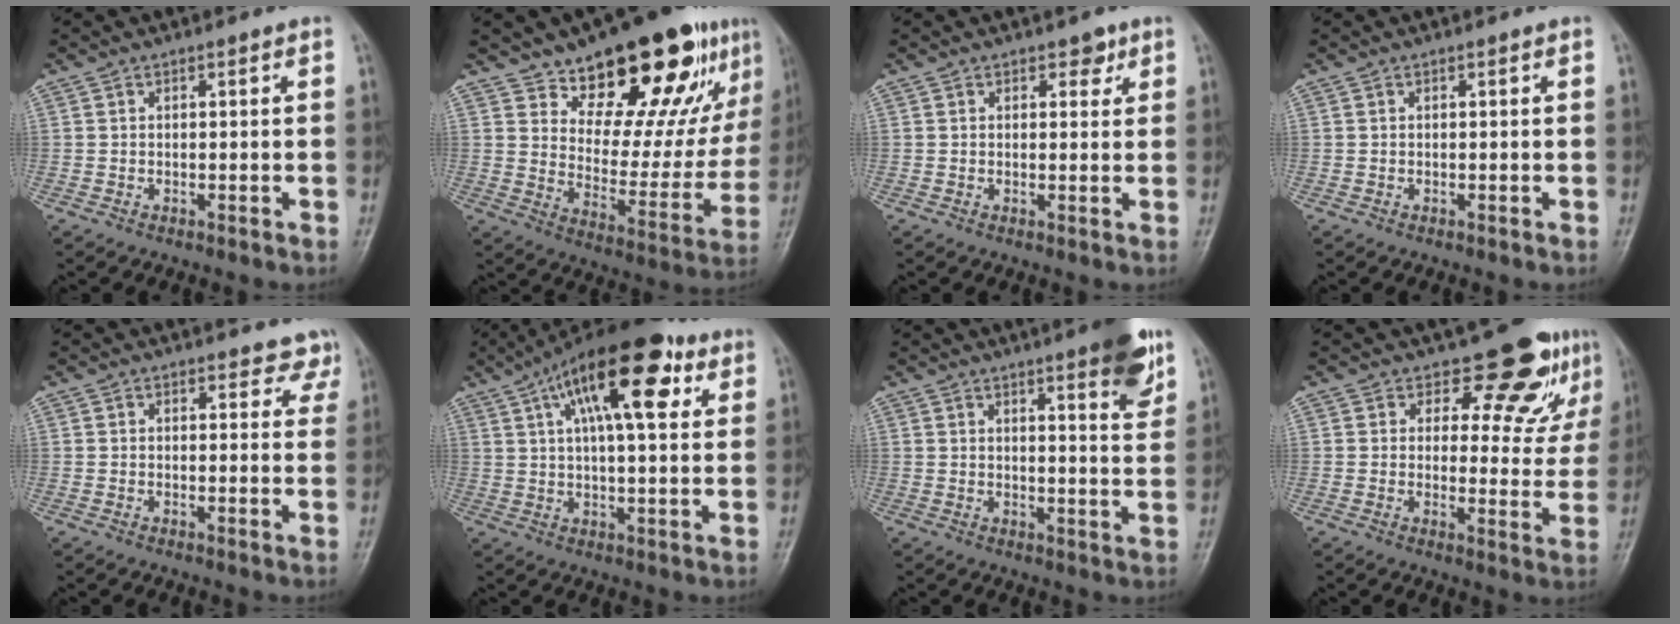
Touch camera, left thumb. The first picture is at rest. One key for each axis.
{"total": 23.9, "fx": 15.1, "fy": 10.1, "fz": 15.5, "tx": -0.163, "ty": -0.076, "tz": 0.231}
{"total": 2.4, "fx": 1.4, "fy": 1.5, "fz": 1.1, "tx": 0.003, "ty": -0.006, "tz": 0.017}
{"total": 0.0}
{"total": 4.2, "fx": 3.7, "fy": 2.1, "fz": 0.3, "tx": 0.033, "ty": -0.019, "tz": 0.020}
{"total": 19.2, "fx": 8.2, "fy": 7.3, "fz": 15.7, "tx": -0.233, "ty": 0.005, "tz": 0.125}
{"total": 8.7, "fx": 5.4, "fy": 1.7, "fz": 6.7, "tx": -0.071, "ty": -0.029, "tz": 0.066}
{"total": 10.7, "fx": 7.9, "fy": 5.3, "fz": 4.7, "tx": -0.018, "ty": -0.058, "tz": 0.091}